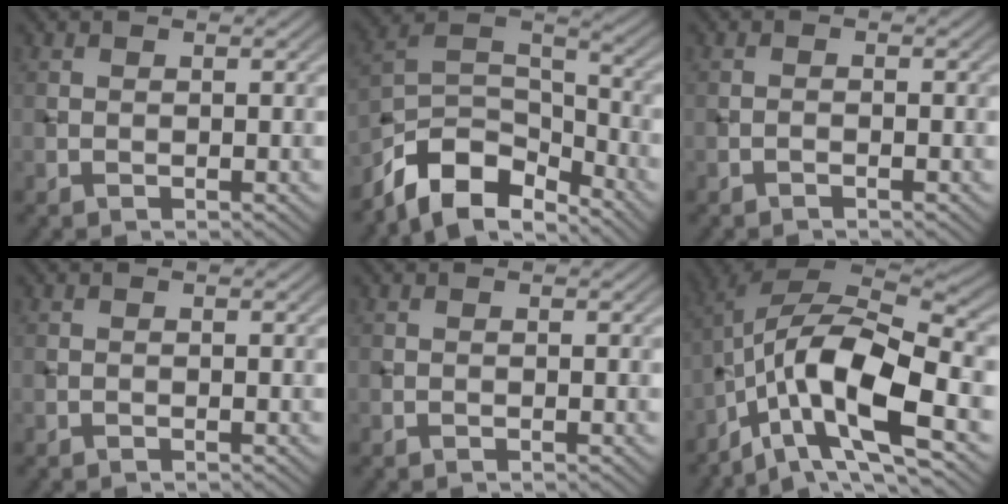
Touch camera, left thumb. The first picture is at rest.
{"total": 10.9, "force": [-8.0, 4.7, 5.7], "torque": [-0.108, -0.003, -0.161]}
{"total": 0.7, "force": [-0.6, 0.0, 0.4], "torque": [-0.007, 0.003, -0.013]}
{"total": 0.0}
{"total": 0.0}
{"total": 15.4, "force": [-6.0, 5.4, 13.1], "torque": [-0.244, 0.000, -0.119]}